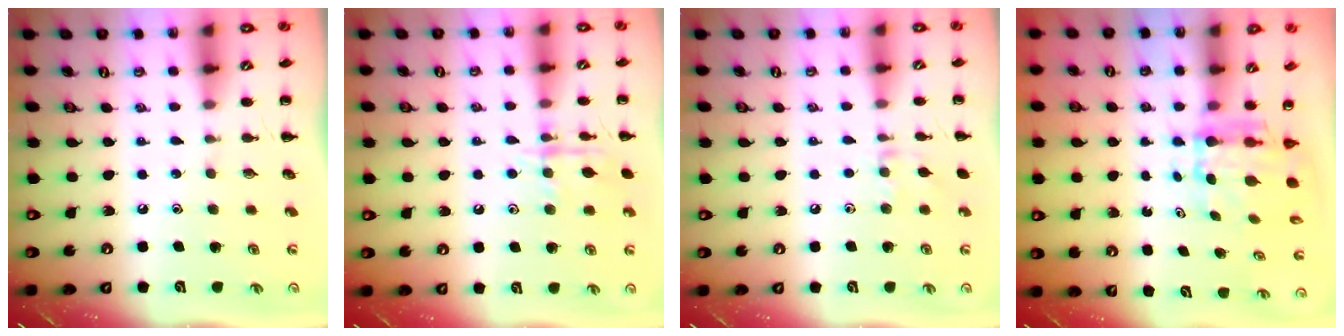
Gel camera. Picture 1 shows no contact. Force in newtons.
{"total": 10.7, "press": 10.7, "slide": 0.6}
{"total": 7.7, "press": 7.5, "slide": 1.6}
{"total": 5.7, "press": 5.6, "slide": 1.1}